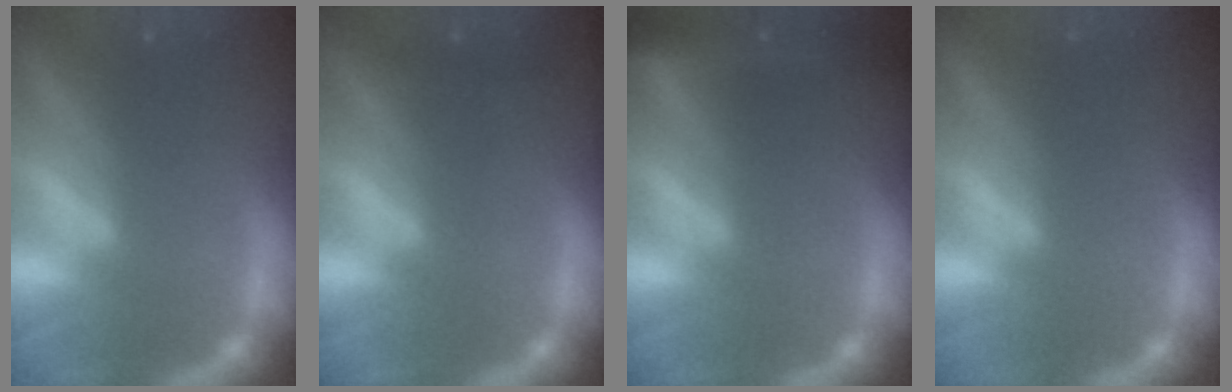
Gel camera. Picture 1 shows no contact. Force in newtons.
{"total": 0.9}
{"total": 6.4}
{"total": 0.0}